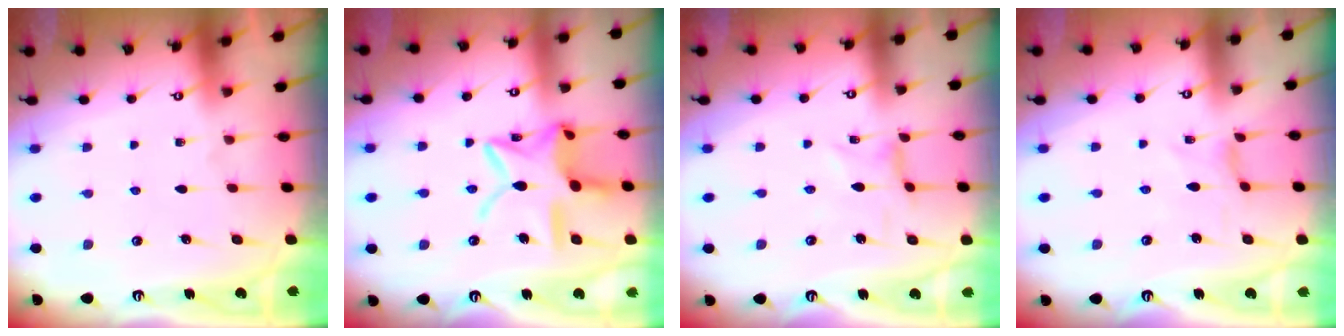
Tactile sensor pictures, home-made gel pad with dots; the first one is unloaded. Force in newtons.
{"total": 15.4, "press": 15.4, "slide": 1.3}
{"total": 0.0}
{"total": 0.0}